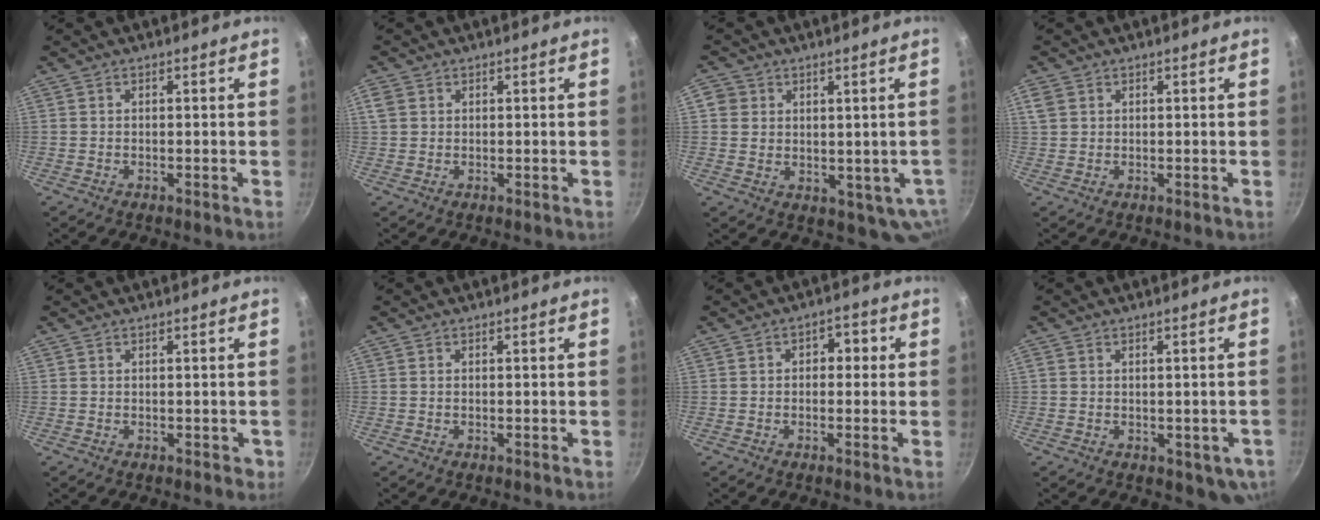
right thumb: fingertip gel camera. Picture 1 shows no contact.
{"total": 2.6, "force": [0.9, 2.1, 1.2], "torque": [-0.021, -0.001, 0.018]}
{"total": 10.6, "force": [2.1, 9.3, 4.7], "torque": [-0.053, 0.003, 0.054]}
{"total": 3.0, "force": [1.3, 2.3, 1.5], "torque": [-0.027, 0.000, 0.028]}
{"total": 1.0, "force": [-0.1, 0.8, 0.6], "torque": [0.001, 0.003, 0.001]}
{"total": 0.0}
{"total": 3.5, "force": [0.2, 2.6, 2.3], "torque": [-0.003, 0.005, -0.004]}
{"total": 4.9, "force": [-0.7, 3.4, 3.4], "torque": [-0.035, -0.001, -0.002]}